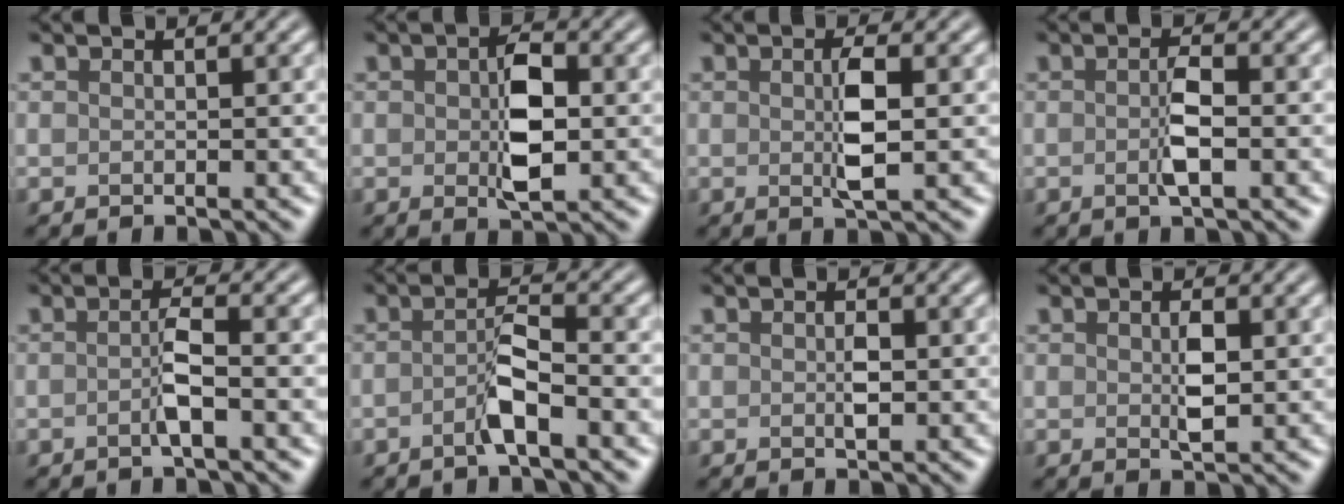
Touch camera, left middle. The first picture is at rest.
{"total": 4.3, "force": [0.0, 2.2, 3.8], "torque": [-0.070, -0.002, 0.001]}
{"total": 2.8, "force": [0.1, 0.6, 2.7], "torque": [-0.055, -0.003, 0.002]}
{"total": 2.3, "force": [-0.3, 0.5, 2.3], "torque": [-0.043, -0.002, -0.009]}
{"total": 2.4, "force": [-0.4, 0.3, 2.3], "torque": [-0.046, 0.001, -0.013]}
{"total": 2.8, "force": [-1.2, 0.3, 2.5], "torque": [-0.050, 0.008, -0.031]}
{"total": 1.1, "force": [0.1, 0.6, 0.9], "torque": [-0.019, -0.003, 0.001]}
{"total": 1.9, "force": [0.2, 0.8, 1.7], "torque": [-0.037, -0.003, 0.004]}